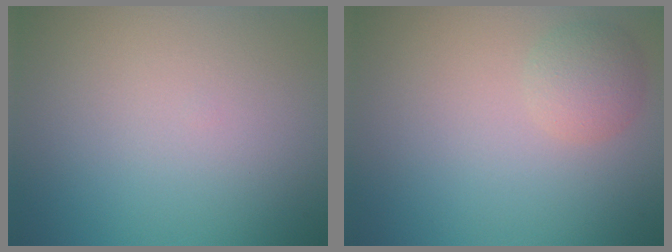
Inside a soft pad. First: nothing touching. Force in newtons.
{"total": 2.3, "press": 2.3, "slide": 0.2}